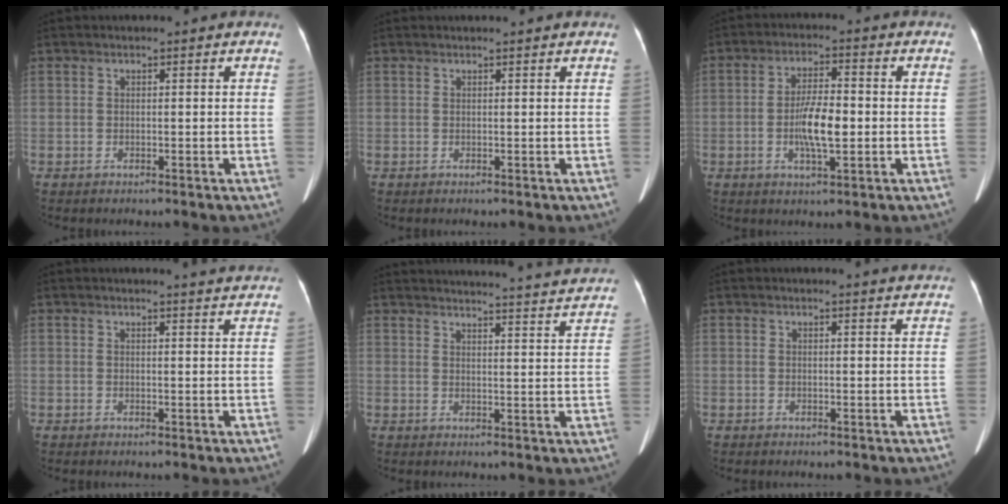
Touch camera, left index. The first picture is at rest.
{"total": 1.5, "force": [1.4, -0.2, 0.5], "torque": [-0.008, 0.017, 0.021]}
{"total": 6.8, "force": [-1.1, 1.7, 6.5], "torque": [-0.127, 0.002, -0.021]}
{"total": 4.0, "force": [3.8, -0.4, 1.0], "torque": [-0.016, -0.006, 0.030]}
{"total": 23.1, "force": [22.4, 0.3, 5.7], "torque": [-0.077, -0.030, 0.269]}
{"total": 2.6, "force": [2.5, -0.3, 0.5], "torque": [-0.011, -0.005, 0.019]}